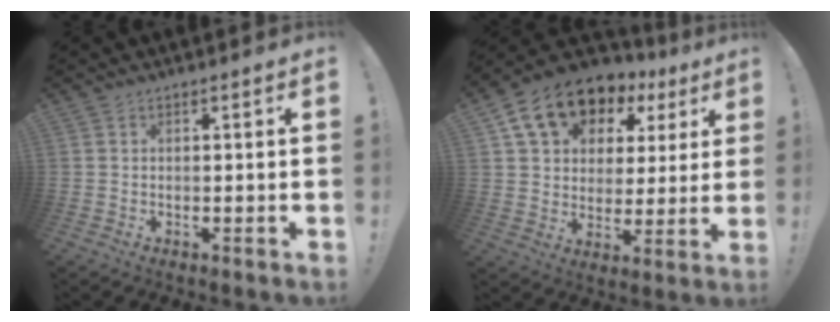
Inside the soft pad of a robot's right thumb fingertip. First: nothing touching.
{"total": 14.9, "force": [8.7, 10.0, 6.8], "torque": [-0.117, -0.050, 0.167]}